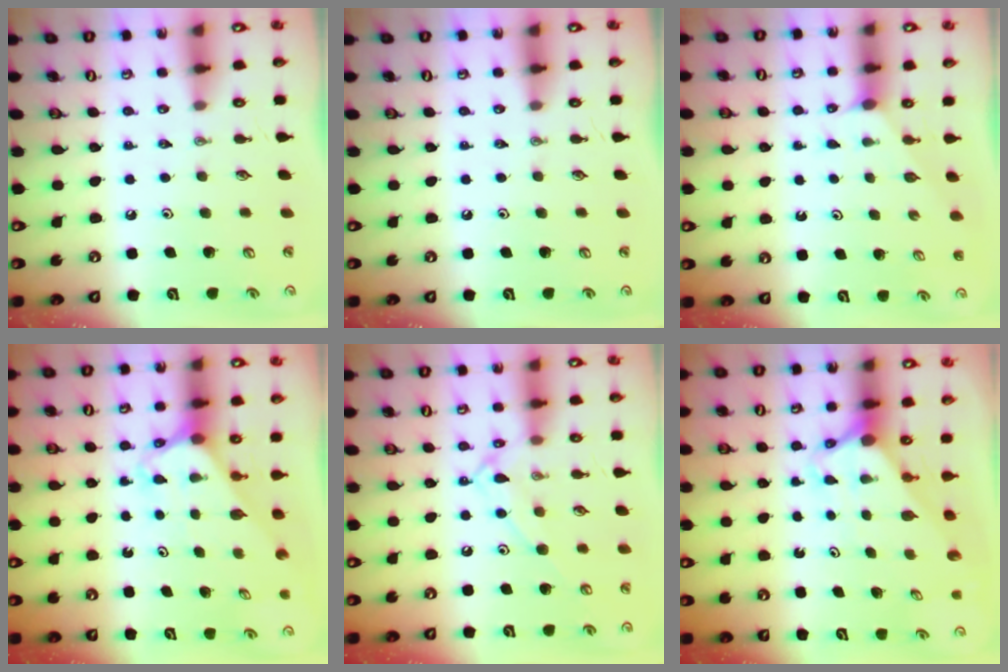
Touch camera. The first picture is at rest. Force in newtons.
{"total": 0.0}
{"total": 0.9, "press": 0.9, "slide": 0.2}
{"total": 2.6, "press": 2.6, "slide": 0.2}
{"total": 11.4, "press": 11.4, "slide": 0.8}
{"total": 2.7, "press": 2.7, "slide": 0.1}